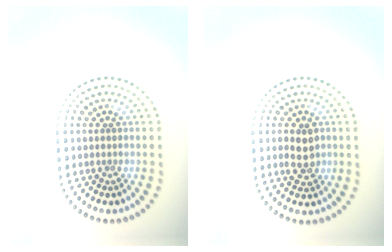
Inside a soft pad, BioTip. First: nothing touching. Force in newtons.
{"total": 2.6, "press": 2.6, "slide": 0.0}